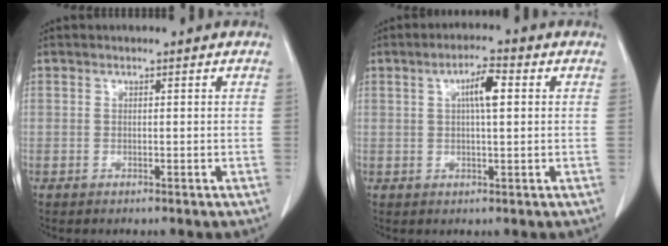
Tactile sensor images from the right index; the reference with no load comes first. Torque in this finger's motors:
{"motor_torque": [0.43, 0.10, 0.13, 0.05]}